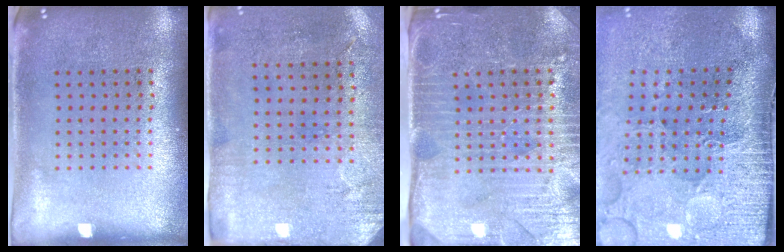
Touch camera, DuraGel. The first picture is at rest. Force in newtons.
{"total": 2.9, "press": 2.4, "slide": 1.7}
{"total": 4.4, "press": 3.8, "slide": 2.1}
{"total": 4.0, "press": 3.6, "slide": 1.9}